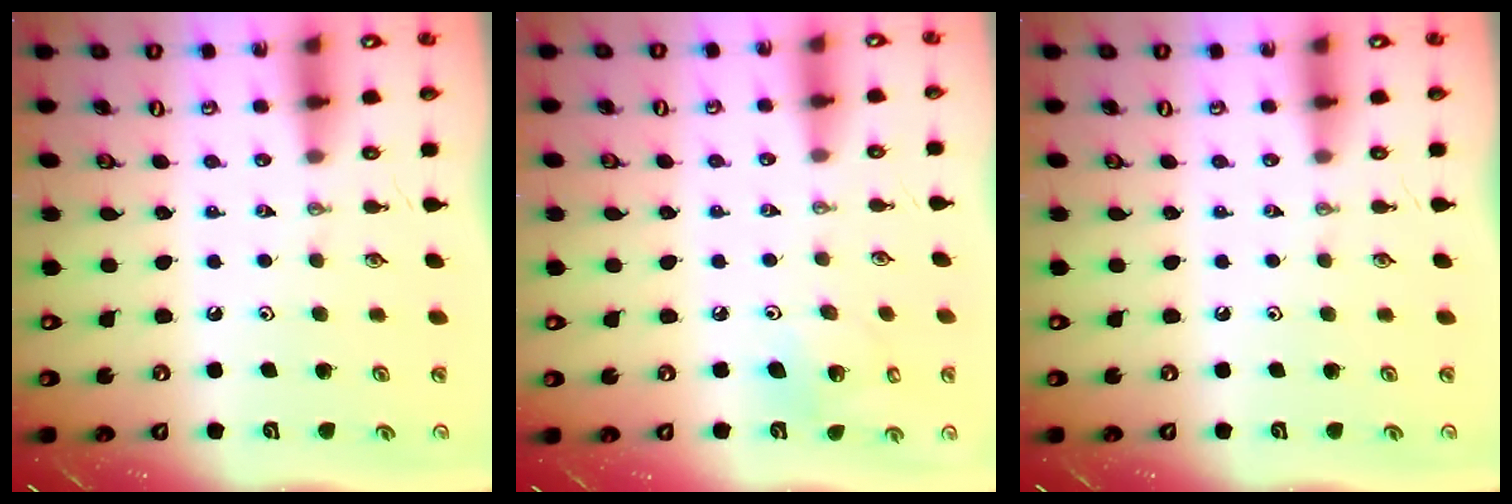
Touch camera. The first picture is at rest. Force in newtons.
{"total": 6.5, "press": 6.1, "slide": 2.4}
{"total": 0.0}